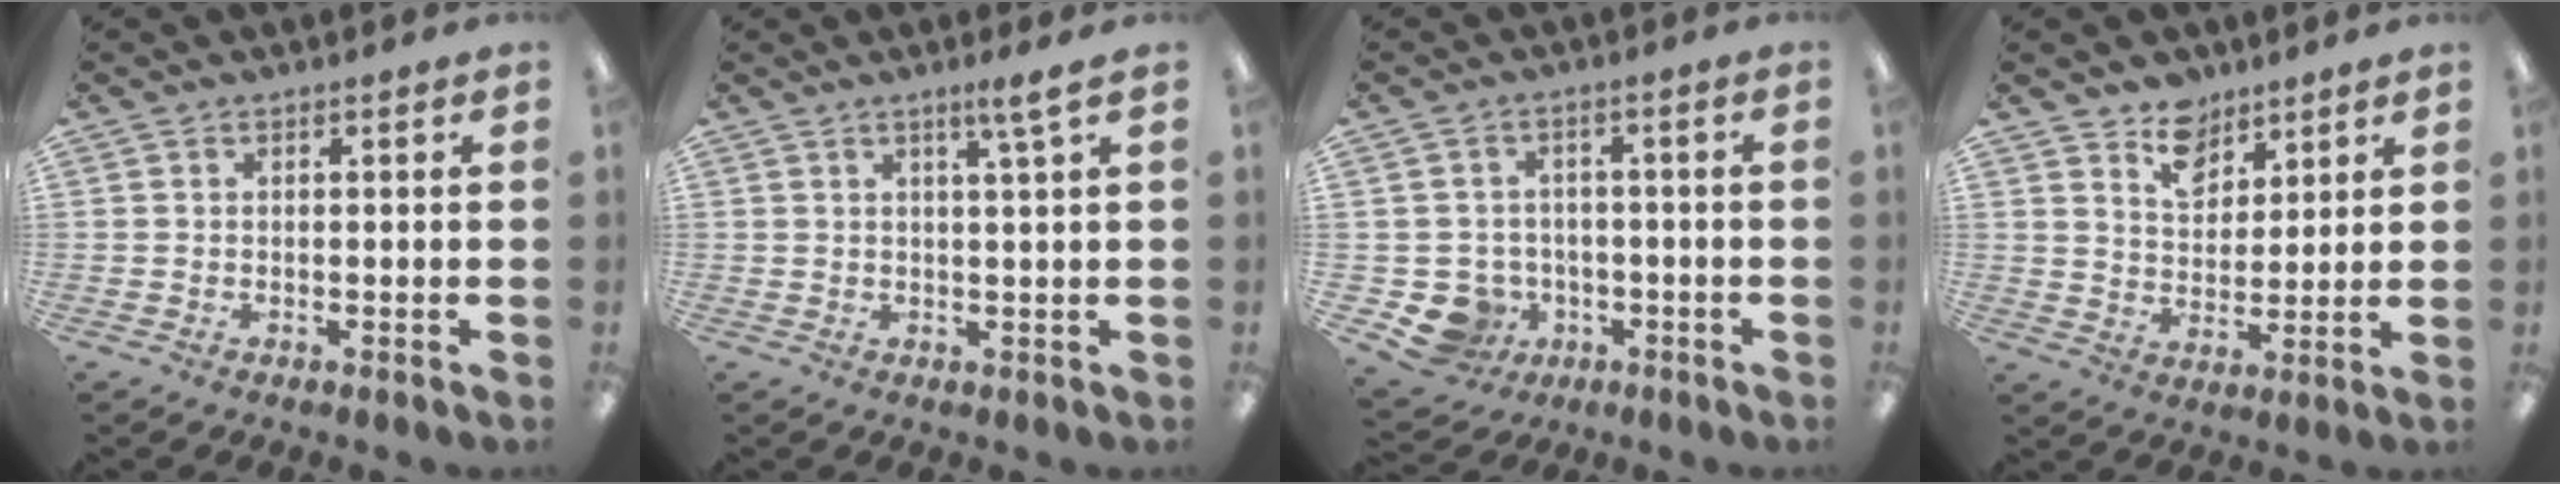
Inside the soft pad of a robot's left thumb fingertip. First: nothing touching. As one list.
[{"total": 3.3, "force": [2.1, -0.3, 2.6], "torque": [-0.046, -0.008, 0.033]}, {"total": 6.9, "force": [-2.8, 6.1, 1.8], "torque": [-0.056, 0.011, -0.047]}, {"total": 8.4, "force": [6.3, 5.2, 1.8], "torque": [-0.025, -0.039, 0.117]}]